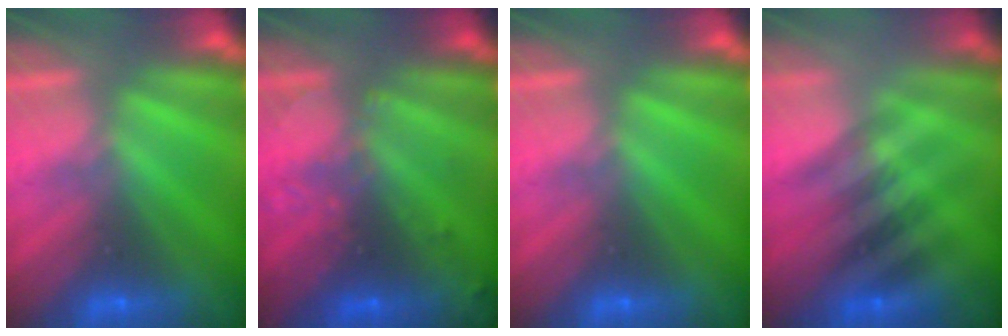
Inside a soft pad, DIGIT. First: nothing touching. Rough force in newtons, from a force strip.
{"total": 3.2}
{"total": 0.0}
{"total": 2.3}